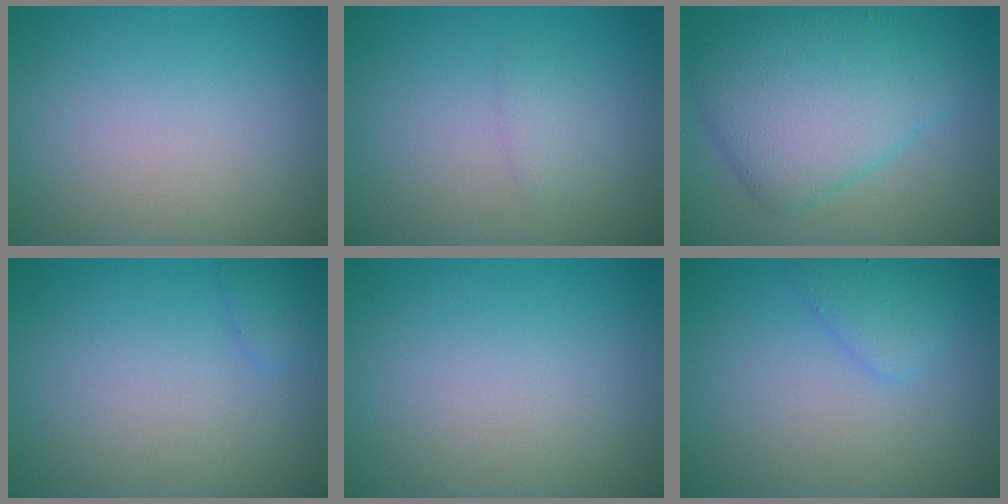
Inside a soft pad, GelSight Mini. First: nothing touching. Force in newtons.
{"total": 1.0, "press": 1.0, "slide": 0.1}
{"total": 7.3, "press": 7.3, "slide": 0.1}
{"total": 0.8, "press": 0.8, "slide": 0.0}
{"total": 0.0}
{"total": 1.9, "press": 1.9, "slide": 0.0}